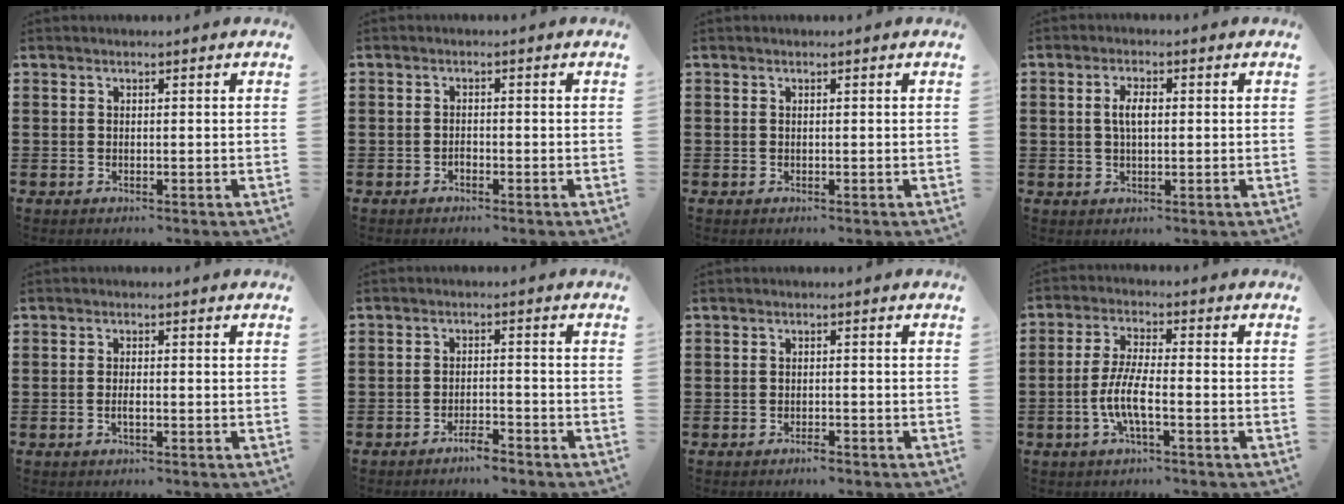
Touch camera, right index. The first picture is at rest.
{"total": 1.0, "force": [-0.7, 0.6, 0.4], "torque": [-0.009, -0.002, -0.014]}
{"total": 0.0}
{"total": 3.3, "force": [0.3, 1.3, 3.0], "torque": [-0.061, 0.004, 0.003]}
{"total": 1.4, "force": [-0.5, 0.4, 1.3], "torque": [-0.025, -0.002, -0.009]}
{"total": 2.7, "force": [-2.5, 0.5, 0.9], "torque": [-0.020, 0.004, -0.048]}
{"total": 1.2, "force": [-1.0, 0.3, 0.4], "torque": [-0.012, -0.003, -0.020]}
{"total": 6.2, "force": [-2.3, 1.2, 5.7], "torque": [-0.130, -0.015, -0.050]}